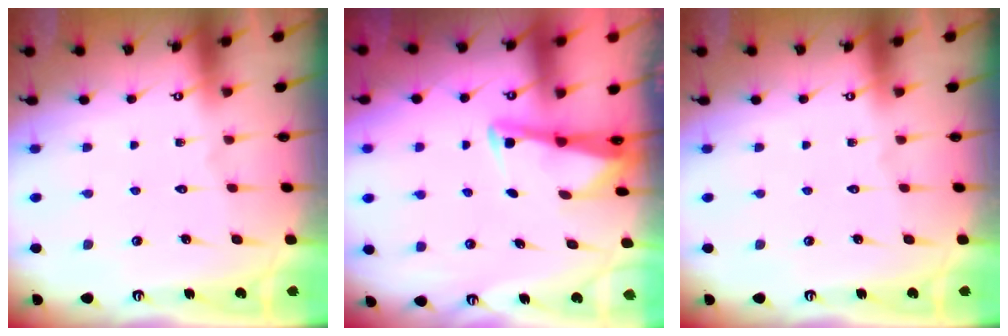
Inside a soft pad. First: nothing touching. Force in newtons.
{"total": 2.8, "press": 2.8, "slide": 0.2}
{"total": 0.0}